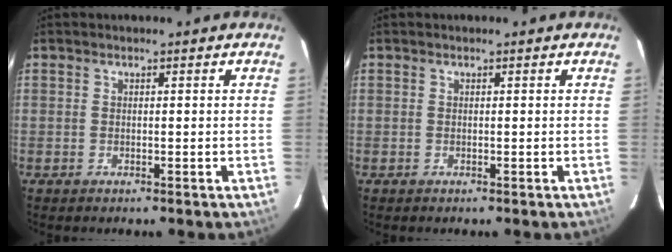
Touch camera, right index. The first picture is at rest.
{"total": 0.0}